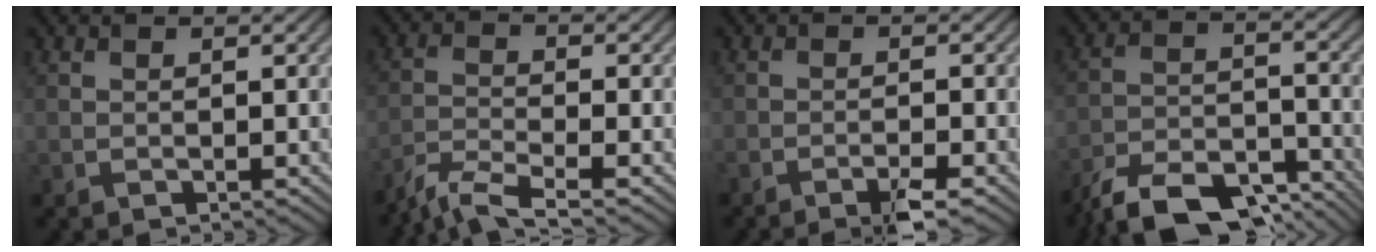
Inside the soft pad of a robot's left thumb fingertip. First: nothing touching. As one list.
[{"total": 5.7, "force": [-4.6, 0.8, 3.1], "torque": [-0.064, -0.011, -0.099]}, {"total": 3.3, "force": [-2.5, 0.2, 2.1], "torque": [-0.038, 0.002, -0.045]}, {"total": 12.7, "force": [-10.4, 4.4, 5.9], "torque": [-0.109, -0.016, -0.177]}]